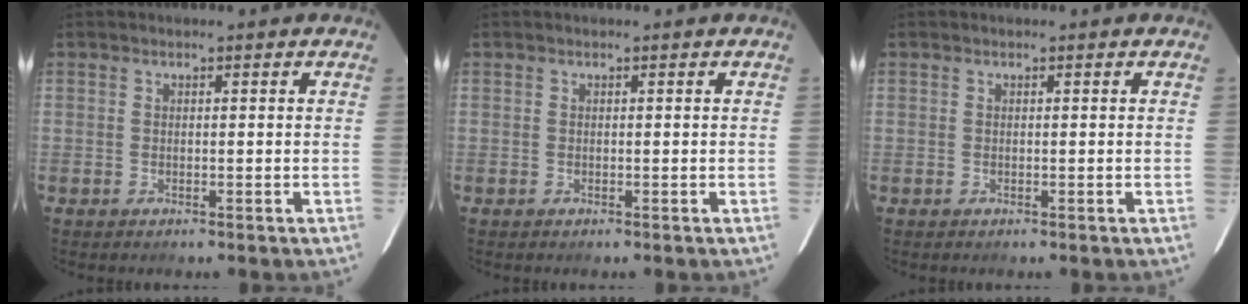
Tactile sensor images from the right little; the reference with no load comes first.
{"total": 0.0}
{"total": 0.0}